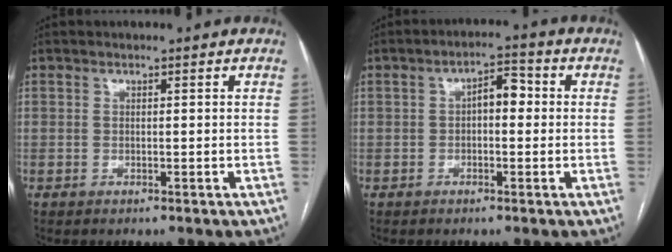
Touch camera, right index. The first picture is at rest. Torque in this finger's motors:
{"motor_torque": [0.66, -0.03, 0.08, 0.06]}